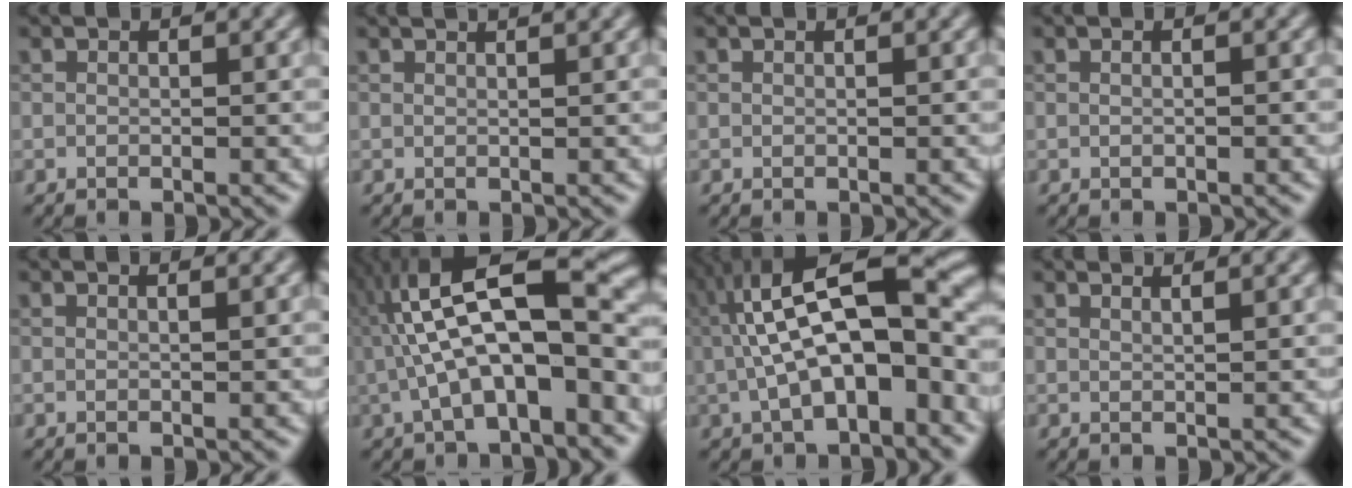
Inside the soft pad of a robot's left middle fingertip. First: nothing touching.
{"total": 2.7, "force": [1.9, 1.1, 1.6], "torque": [-0.002, 0.009, -0.006]}
{"total": 0.0}
{"total": 1.4, "force": [0.4, 0.7, 1.2], "torque": [-0.007, 0.003, -0.011]}
{"total": 1.3, "force": [0.7, 0.5, 1.0], "torque": [-0.009, 0.002, -0.001]}
{"total": 12.0, "force": [0.0, 3.8, 11.4], "torque": [-0.190, 0.036, -0.005]}
{"total": 13.4, "force": [0.3, 5.1, 12.4], "torque": [-0.194, 0.033, -0.001]}
{"total": 3.0, "force": [2.1, 1.2, 1.9], "torque": [0.004, 0.012, -0.003]}